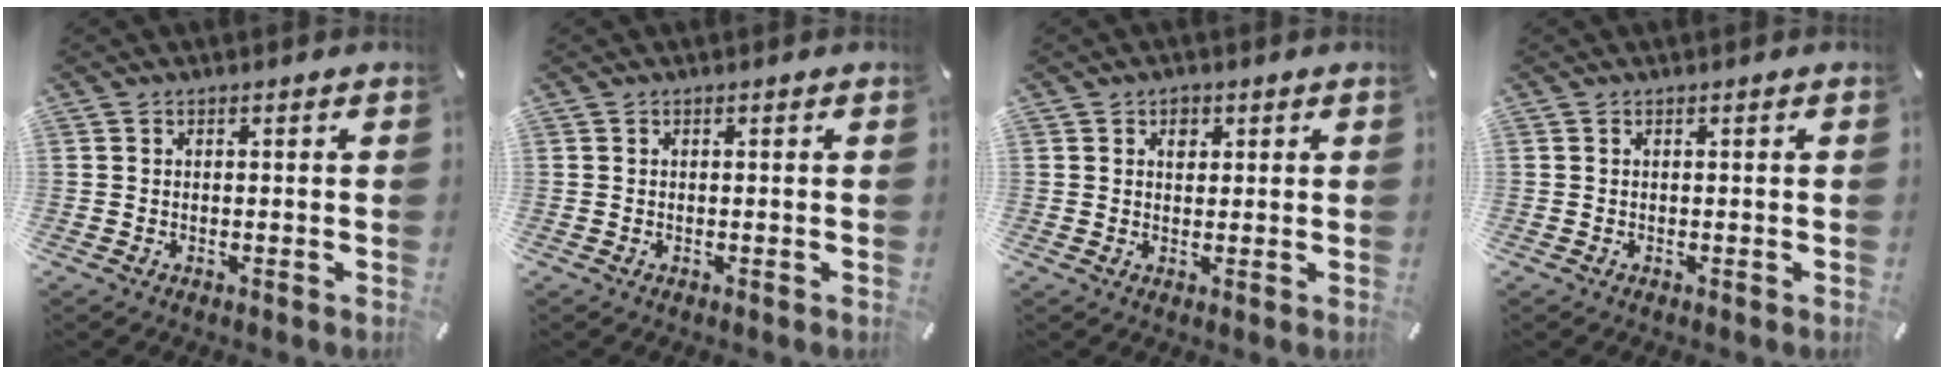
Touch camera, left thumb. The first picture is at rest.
{"total": 0.0}
{"total": 2.9, "force": [1.1, 2.4, 1.1], "torque": [-0.002, -0.005, 0.013]}
{"total": 0.0}